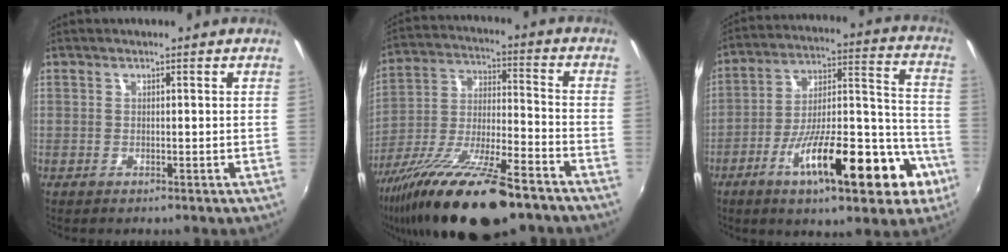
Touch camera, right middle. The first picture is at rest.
{"total": 22.5, "force": [-15.6, 5.5, 15.2], "torque": [-0.291, -0.045, -0.265]}
{"total": 22.9, "force": [-11.1, 6.9, 18.8], "torque": [-0.285, -0.005, -0.171]}